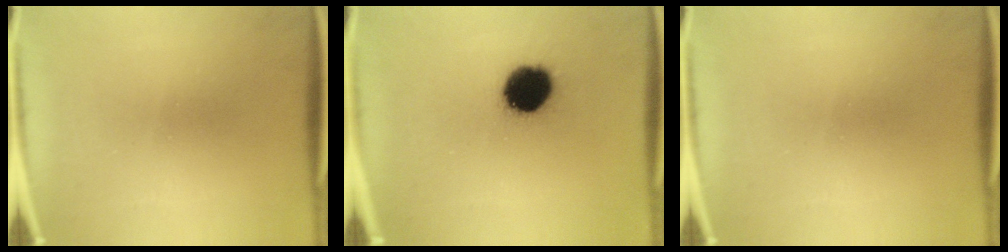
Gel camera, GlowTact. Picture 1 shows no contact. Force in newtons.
{"total": 14.6}
{"total": 0.0}